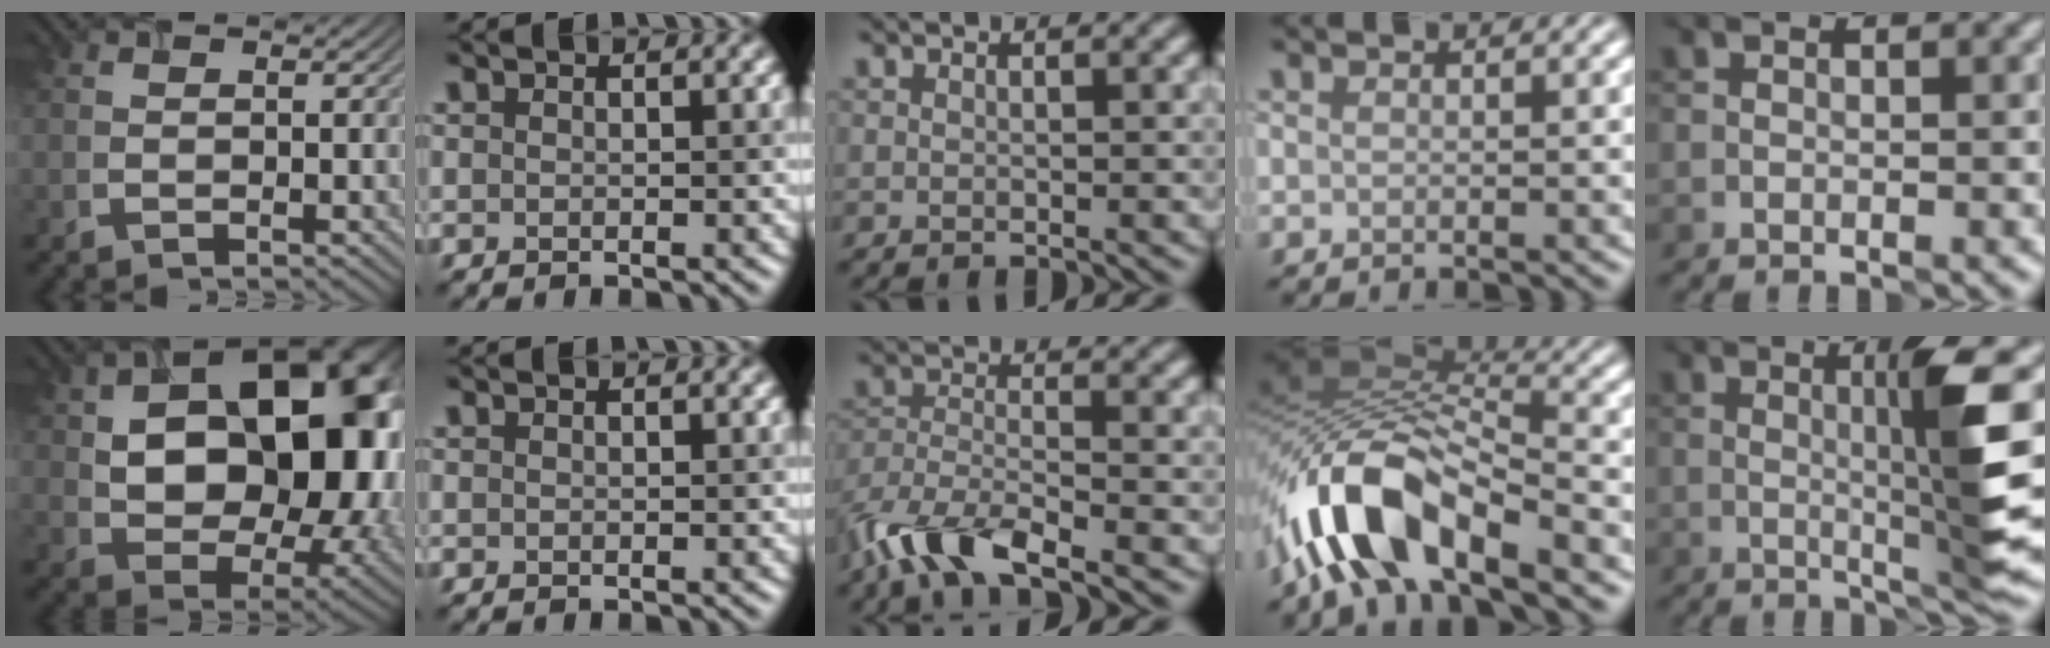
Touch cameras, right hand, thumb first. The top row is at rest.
{"thumb": {"total": 17.6, "force": [1.5, 11.8, 12.9], "torque": [-0.184, -0.014, 0.043]}, "middle": {"total": 6.8, "force": [-4.9, 2.0, 4.3], "torque": [-0.086, -0.008, -0.102]}, "ring": {"total": 11.2, "force": [-5.2, 4.7, 8.8], "torque": [-0.166, 0.022, -0.109]}, "little": {"total": 7.0, "force": [0.7, 0.2, 6.9], "torque": [-0.117, 0.000, 0.022]}}